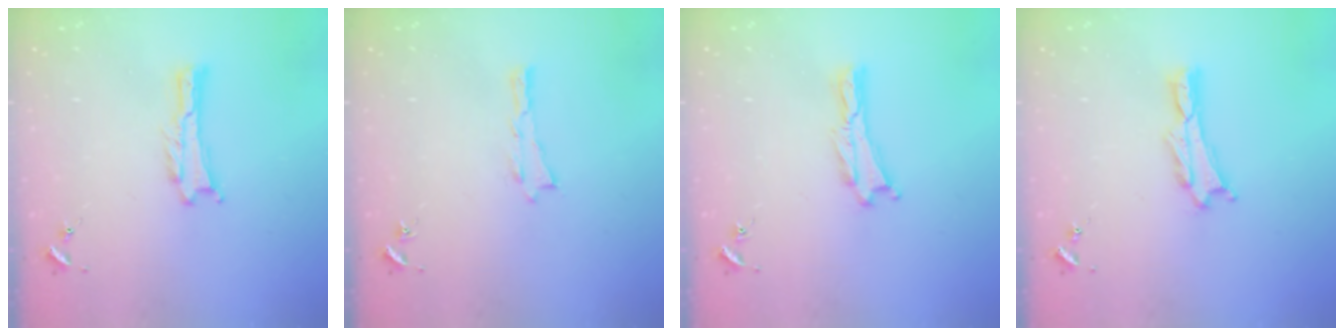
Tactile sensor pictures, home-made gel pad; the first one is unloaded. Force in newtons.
{"total": 0.0}
{"total": 0.0}
{"total": 0.6, "press": 0.6, "slide": 0.2}